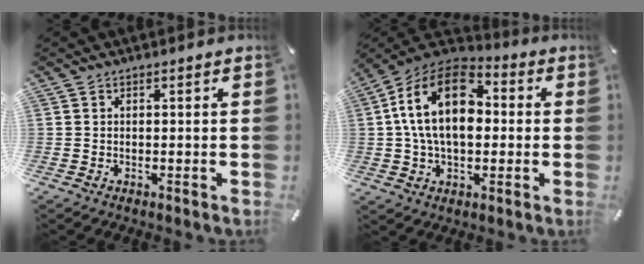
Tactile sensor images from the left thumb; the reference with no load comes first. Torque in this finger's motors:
{"motor_torque": [1.41, 3.00, 1.65, -1.12, 0.47]}